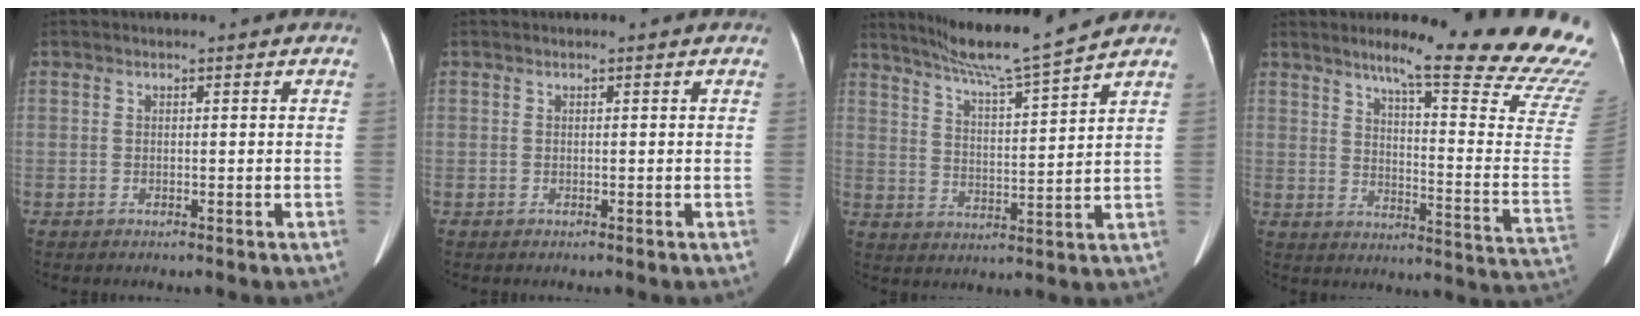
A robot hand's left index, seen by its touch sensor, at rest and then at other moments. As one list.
[{"total": 0.0}, {"total": 11.7, "force": [10.3, -1.8, 5.2], "torque": [-0.090, -0.005, 0.171]}, {"total": 25.5, "force": [21.6, 0.7, 13.7], "torque": [-0.165, -0.105, 0.257]}]